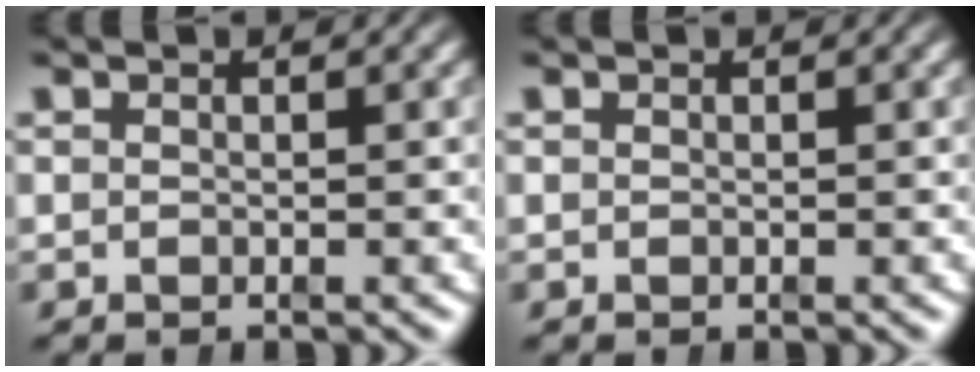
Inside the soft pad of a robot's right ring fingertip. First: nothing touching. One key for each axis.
{"total": 0.0}